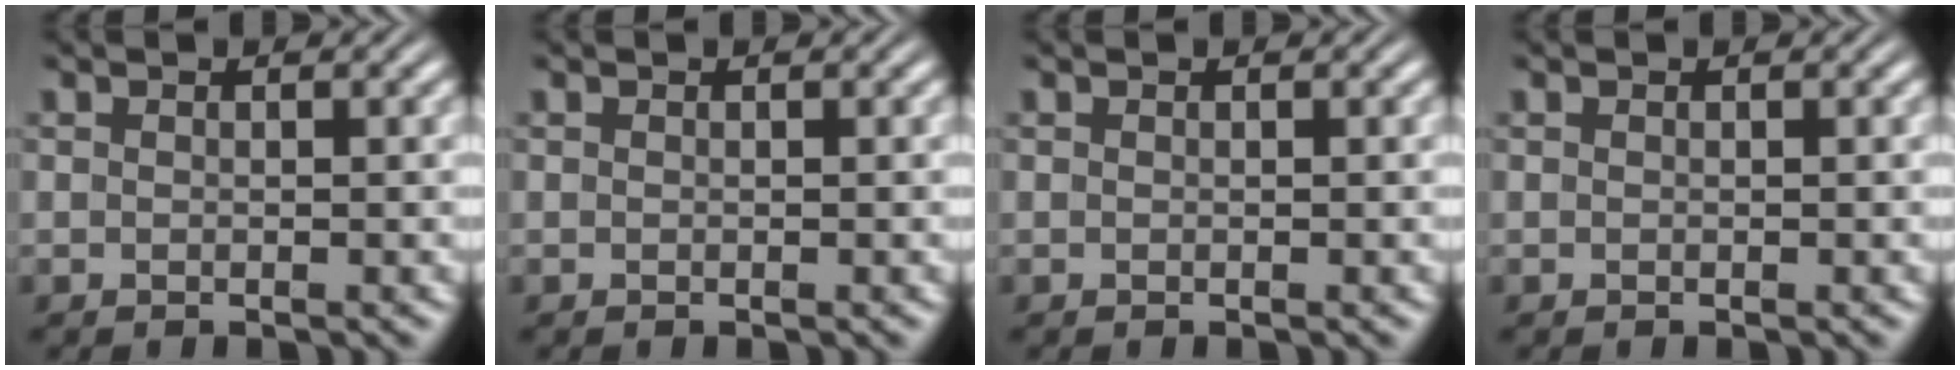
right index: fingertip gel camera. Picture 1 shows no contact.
{"total": 0.0}
{"total": 0.0}
{"total": 0.0}